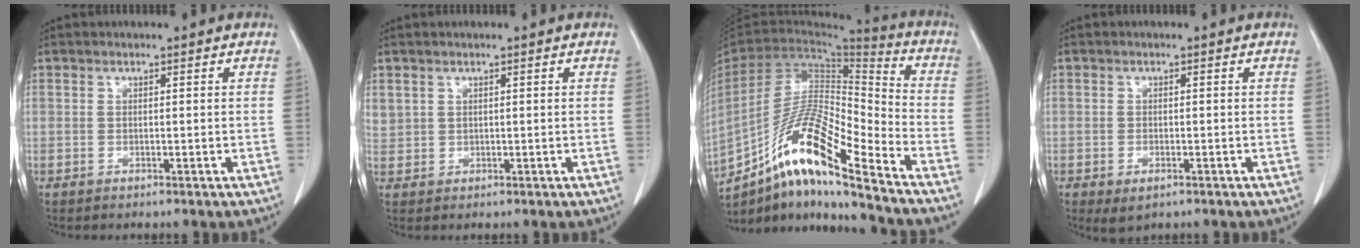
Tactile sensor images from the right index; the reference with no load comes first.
{"total": 2.3, "force": [1.2, 1.8, 0.5], "torque": [-0.011, 0.007, 0.032]}
{"total": 18.0, "force": [-12.8, 1.3, 12.6], "torque": [-0.249, 0.001, -0.234]}
{"total": 2.5, "force": [-1.3, 1.4, 1.7], "torque": [-0.024, -0.004, -0.010]}